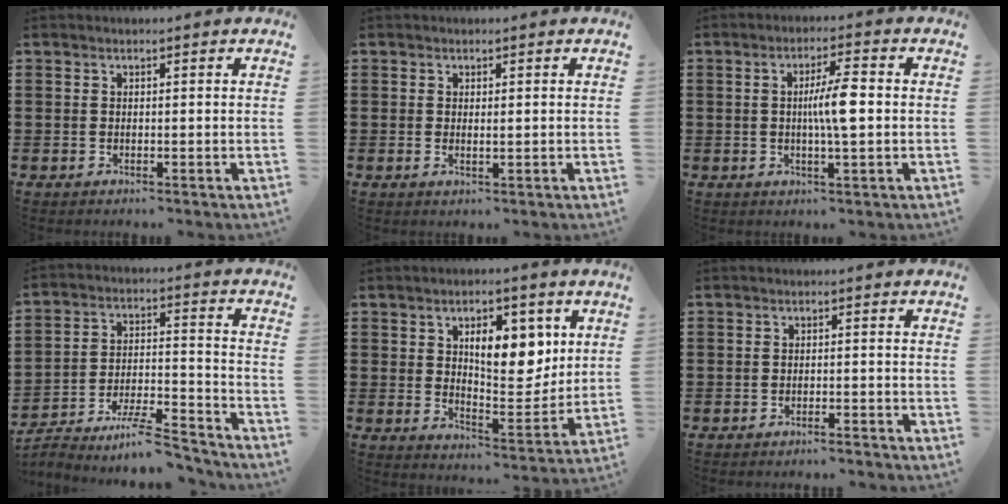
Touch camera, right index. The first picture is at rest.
{"total": 0.9, "force": [0.2, 0.2, 0.9], "torque": [-0.018, 0.002, 0.003]}
{"total": 6.1, "force": [0.0, 0.8, 6.0], "torque": [-0.107, 0.001, -0.004]}
{"total": 8.4, "force": [-7.2, 1.3, 4.2], "torque": [-0.068, 0.012, -0.137]}
{"total": 9.0, "force": [3.6, 4.7, 6.7], "torque": [-0.099, -0.005, 0.054]}
{"total": 1.3, "force": [-1.3, -0.2, 0.2], "torque": [-0.006, 0.002, -0.026]}